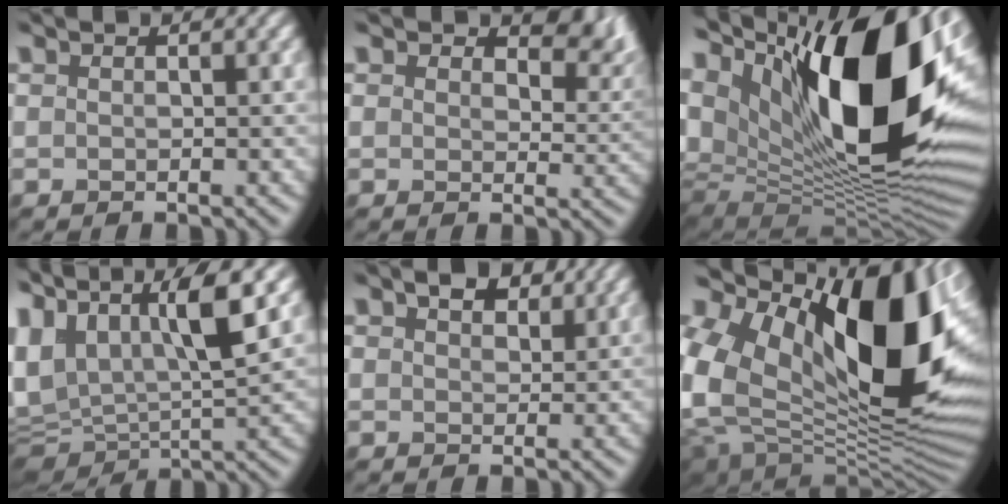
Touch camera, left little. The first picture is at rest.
{"total": 5.4, "force": [3.3, 3.1, 2.9], "torque": [-0.051, -0.010, 0.044]}
{"total": 20.5, "force": [3.3, 10.7, 17.1], "torque": [-0.288, 0.006, 0.061]}
{"total": 12.0, "force": [4.7, 5.1, 9.8], "torque": [-0.205, 0.009, 0.075]}
{"total": 3.8, "force": [2.2, 2.4, 2.1], "torque": [-0.035, -0.002, 0.023]}
{"total": 19.8, "force": [2.6, 12.0, 15.5], "torque": [-0.298, -0.002, 0.054]}